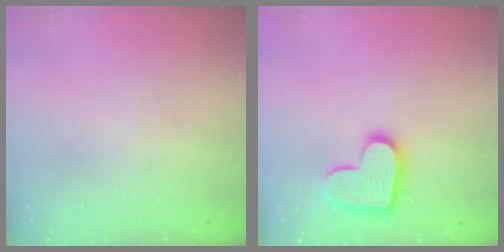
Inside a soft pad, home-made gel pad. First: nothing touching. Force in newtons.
{"total": 14.5, "press": 14.5, "slide": 0.8}